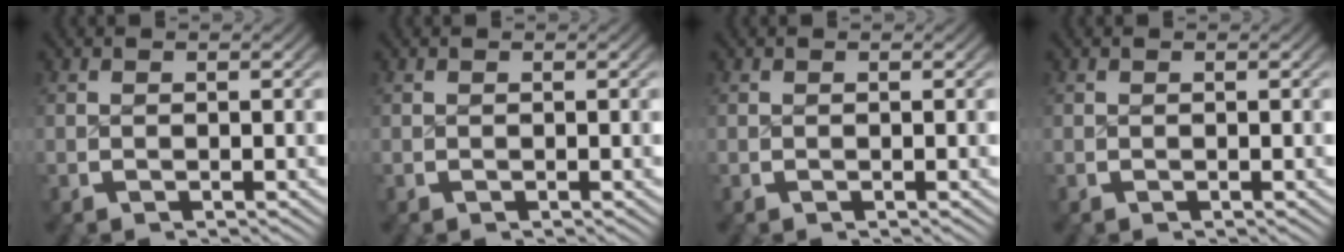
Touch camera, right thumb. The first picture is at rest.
{"total": 0.0}
{"total": 0.0}
{"total": 0.0}